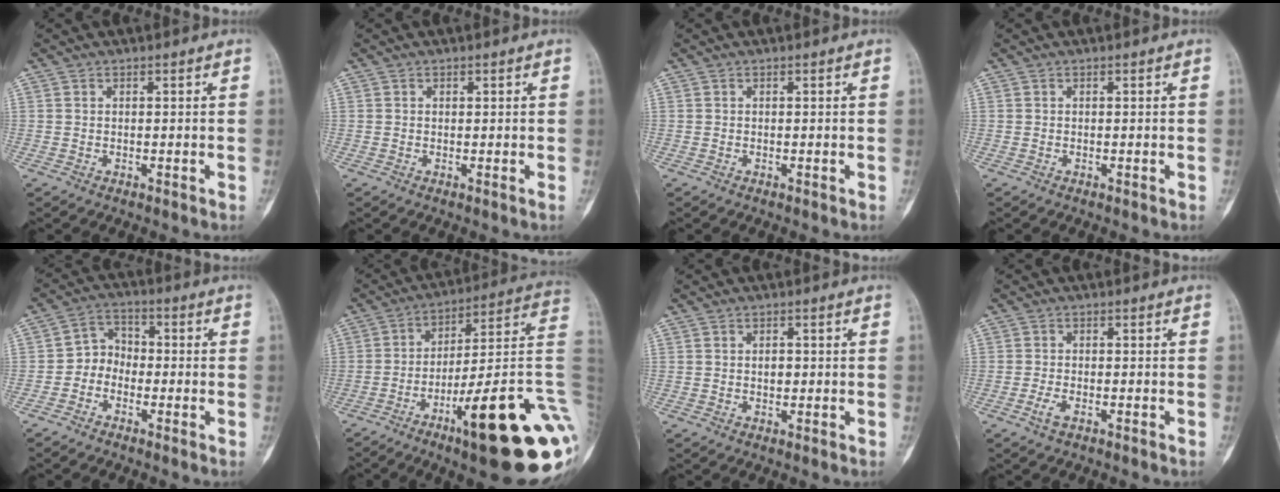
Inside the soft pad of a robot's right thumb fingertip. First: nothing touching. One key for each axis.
{"total": 0.0}
{"total": 0.0}
{"total": 0.0}
{"total": 5.5, "fx": -2.0, "fy": 4.6, "fz": 2.2, "tx": -0.008, "ty": 0.029, "tz": -0.053}
{"total": 28.6, "fx": -9.6, "fy": 5.3, "fz": 26.4, "tx": -0.270, "ty": 0.050, "tz": -0.142}
{"total": 1.6, "fx": 0.0, "fy": 1.2, "fz": 1.1, "tx": -0.006, "ty": 0.003, "tz": -0.001}
{"total": 2.5, "fx": -1.4, "fy": 1.2, "fz": 1.7, "tx": -0.037, "ty": 0.005, "tz": -0.028}